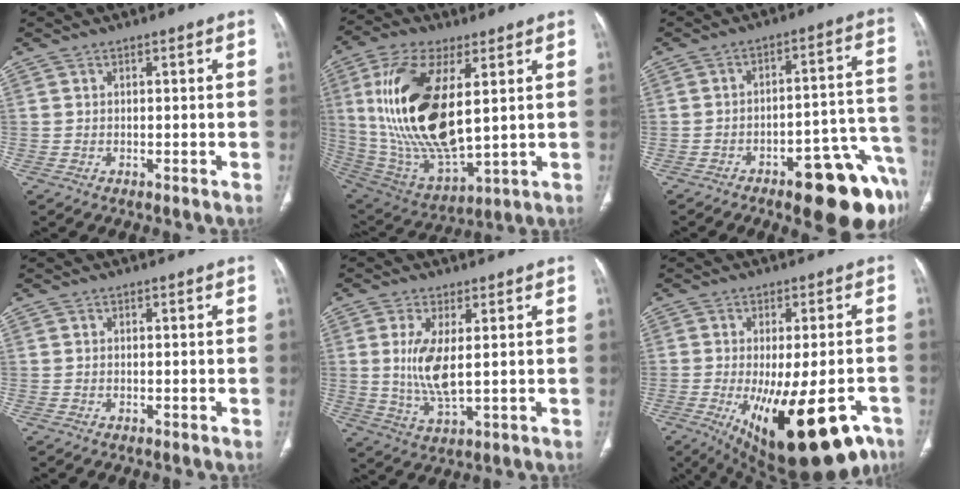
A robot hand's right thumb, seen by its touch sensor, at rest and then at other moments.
{"total": 23.5, "force": [4.5, 10.4, 20.6], "torque": [-0.413, -0.027, 0.093]}
{"total": 17.8, "force": [-10.1, 5.9, 13.4], "torque": [-0.097, 0.076, -0.132]}
{"total": 0.0}
{"total": 8.0, "force": [1.1, 2.7, 7.5], "torque": [-0.165, -0.022, 0.029]}
{"total": 22.7, "force": [-10.6, 8.8, 18.1], "torque": [-0.226, -0.007, -0.139]}